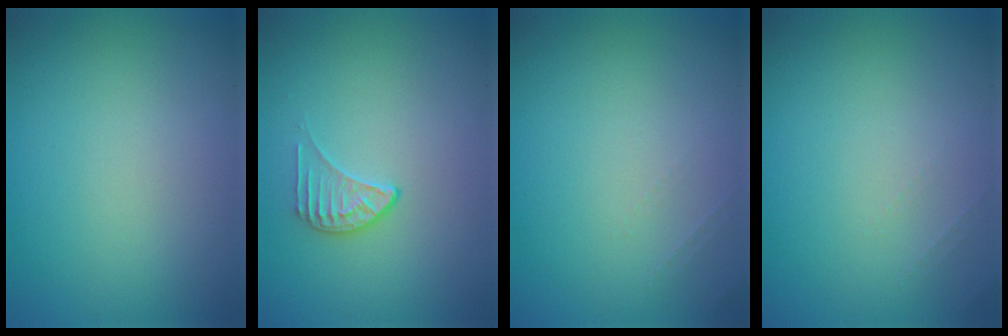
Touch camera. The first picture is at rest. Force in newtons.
{"total": 1.6, "press": 1.0, "slide": 1.2}
{"total": 0.6, "press": 0.6, "slide": 0.2}
{"total": 0.6, "press": 0.6, "slide": 0.2}